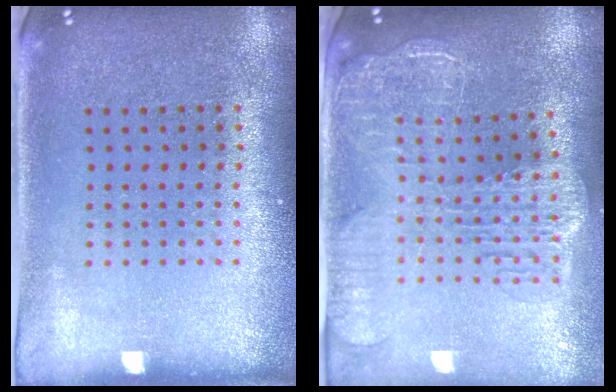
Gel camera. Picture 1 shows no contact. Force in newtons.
{"total": 2.8, "press": 2.3, "slide": 1.6}